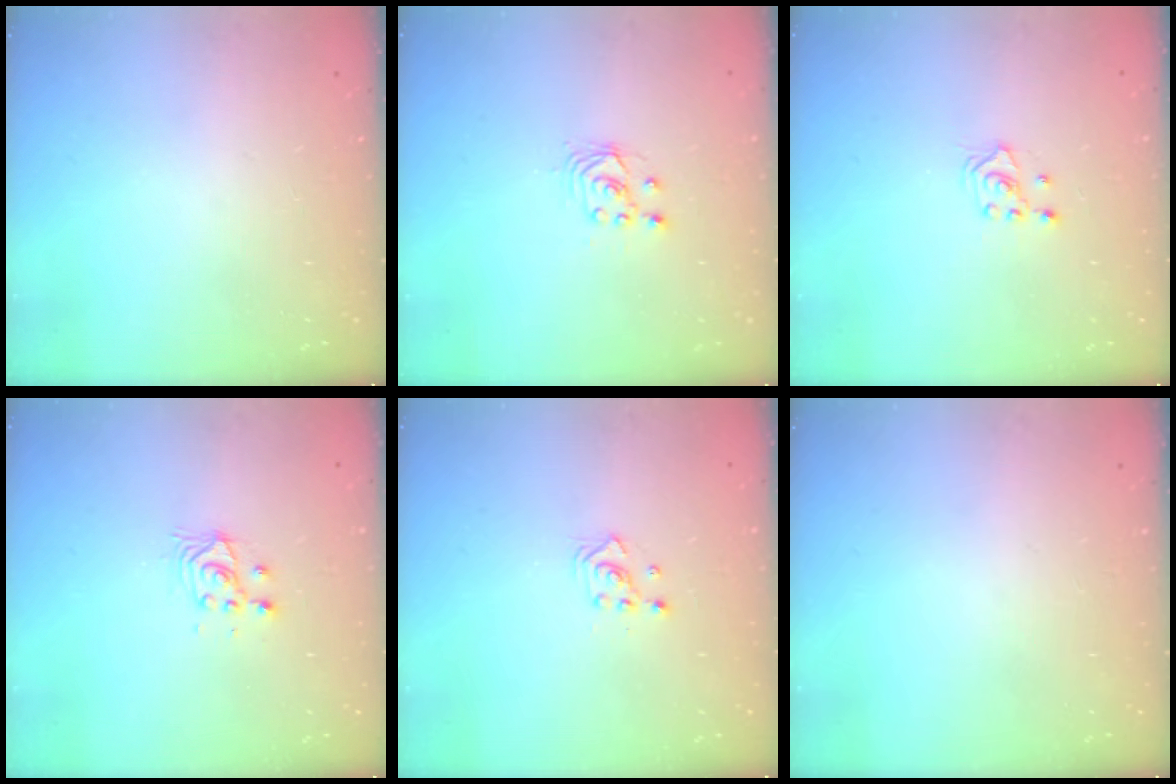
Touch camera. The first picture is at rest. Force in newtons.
{"total": 2.7, "press": 2.7, "slide": 0.2}
{"total": 1.8, "press": 1.8, "slide": 0.2}
{"total": 4.6, "press": 4.6, "slide": 0.4}
{"total": 2.4, "press": 2.4, "slide": 0.3}
{"total": 0.0}